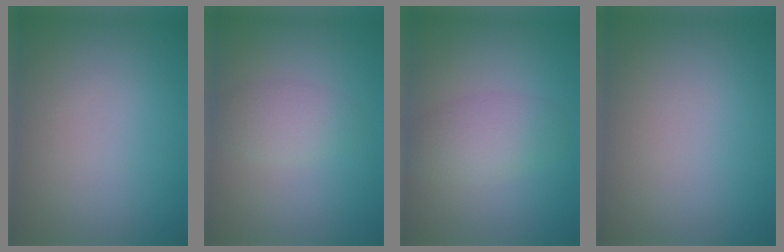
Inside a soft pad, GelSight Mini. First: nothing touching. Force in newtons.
{"total": 2.0, "press": 2.0, "slide": 0.0}
{"total": 3.0, "press": 3.0, "slide": 0.2}
{"total": 0.0}